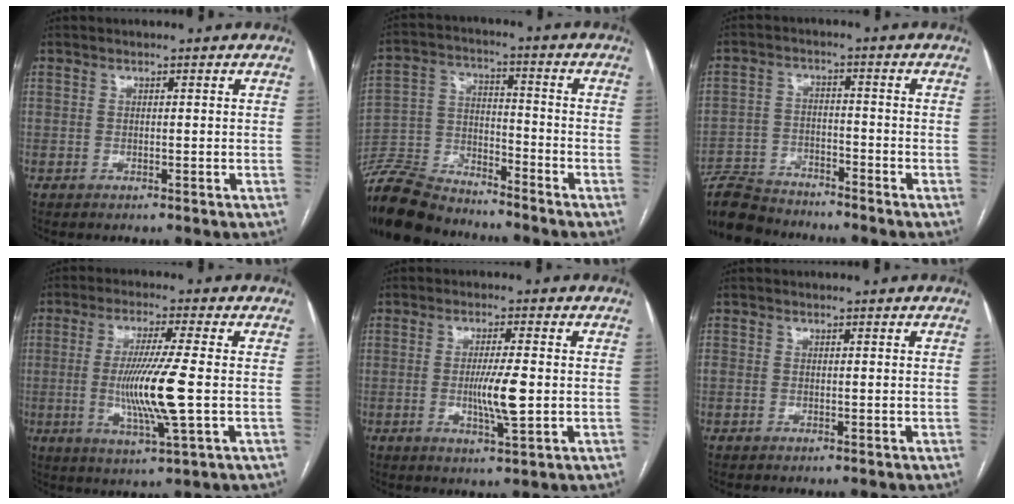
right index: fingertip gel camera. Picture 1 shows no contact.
{"total": 13.3, "force": [-12.6, 3.4, 3.0], "torque": [-0.063, 0.009, -0.236]}
{"total": 9.3, "force": [-8.9, 2.2, 1.7], "torque": [-0.035, -0.004, -0.160]}
{"total": 10.8, "force": [-1.0, -0.4, 10.7], "torque": [-0.214, -0.016, -0.022]}
{"total": 6.2, "force": [-0.6, 0.4, 6.2], "torque": [-0.114, -0.012, -0.012]}
{"total": 1.3, "force": [-0.2, 0.8, 1.0], "torque": [-0.039, 0.010, 0.001]}